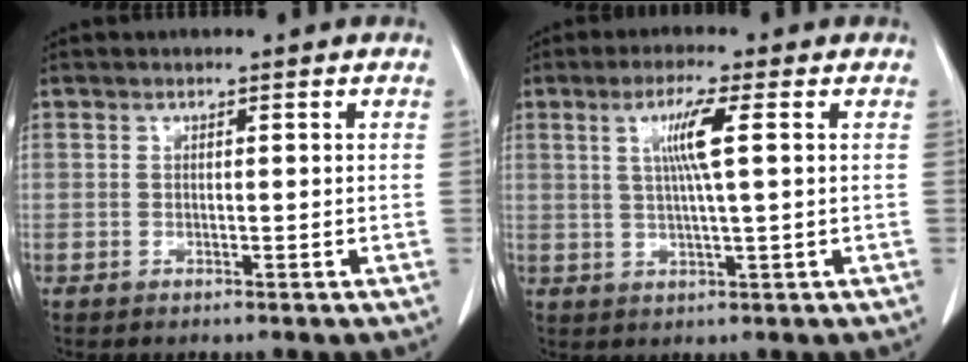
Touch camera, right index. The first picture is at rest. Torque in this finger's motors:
{"motor_torque": [0.87, 0.33, 0.36, 0.11]}